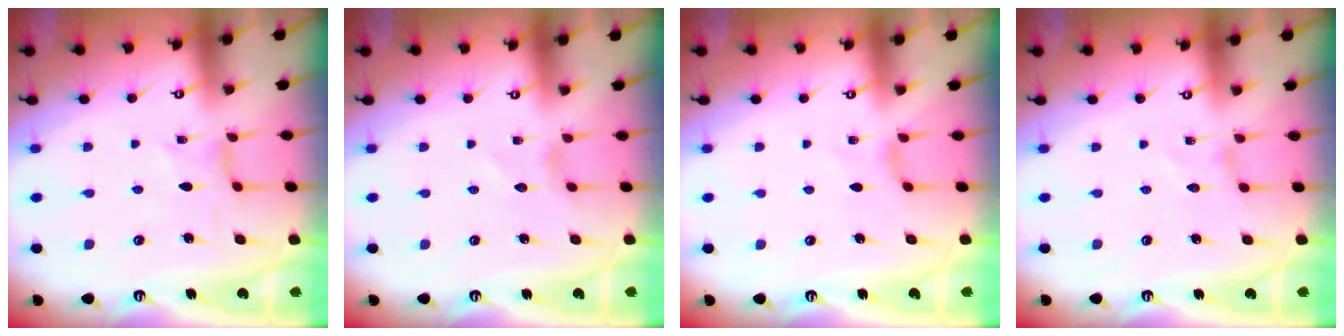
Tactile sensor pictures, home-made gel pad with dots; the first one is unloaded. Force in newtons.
{"total": 0.9, "press": 0.9, "slide": 0.1}
{"total": 0.8, "press": 0.7, "slide": 0.4}
{"total": 0.0}